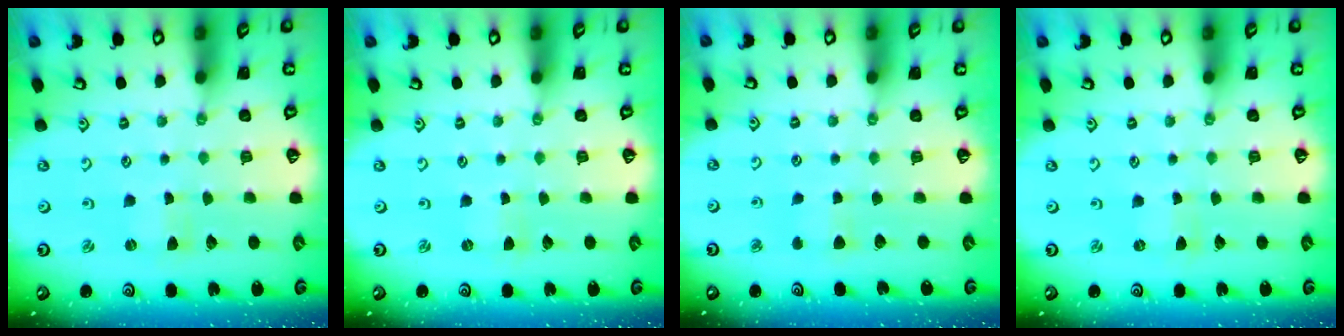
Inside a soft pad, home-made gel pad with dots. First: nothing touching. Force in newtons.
{"total": 0.0}
{"total": 3.1, "press": 3.1, "slide": 0.4}
{"total": 0.0}